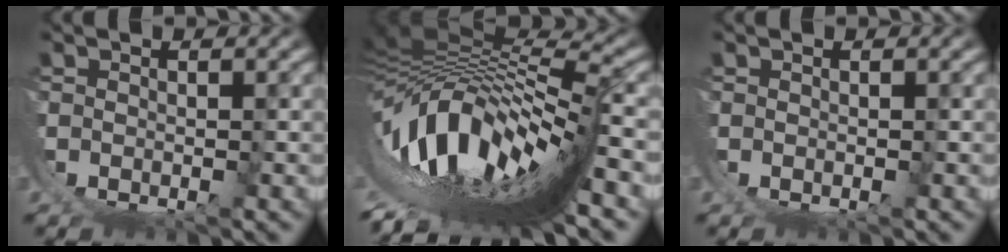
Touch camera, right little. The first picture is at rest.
{"total": 18.0, "force": [-2.7, 8.4, 15.7], "torque": [-0.258, -0.006, -0.028]}
{"total": 0.0}